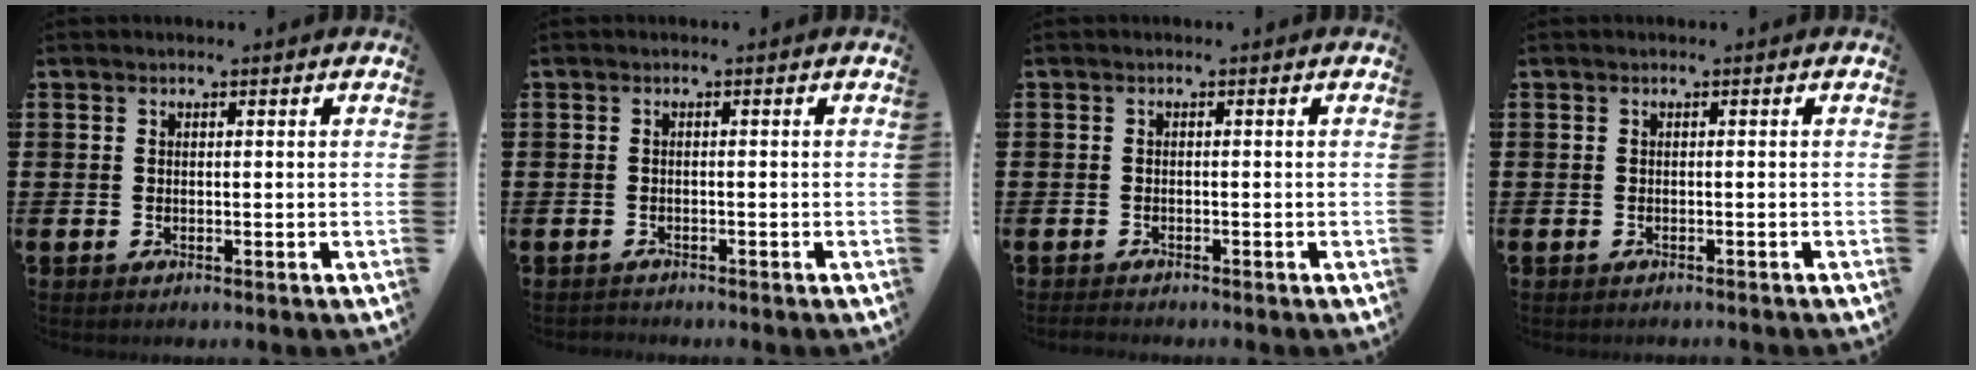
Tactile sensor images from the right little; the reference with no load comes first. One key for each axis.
{"total": 0.6, "fx": -0.6, "fy": 0.1, "fz": -0.1, "tx": -0.001, "ty": -0.002, "tz": -0.013}
{"total": 0.7, "fx": -0.6, "fy": 0.2, "fz": 0.3, "tx": -0.008, "ty": -0.001, "tz": -0.013}
{"total": 0.0}